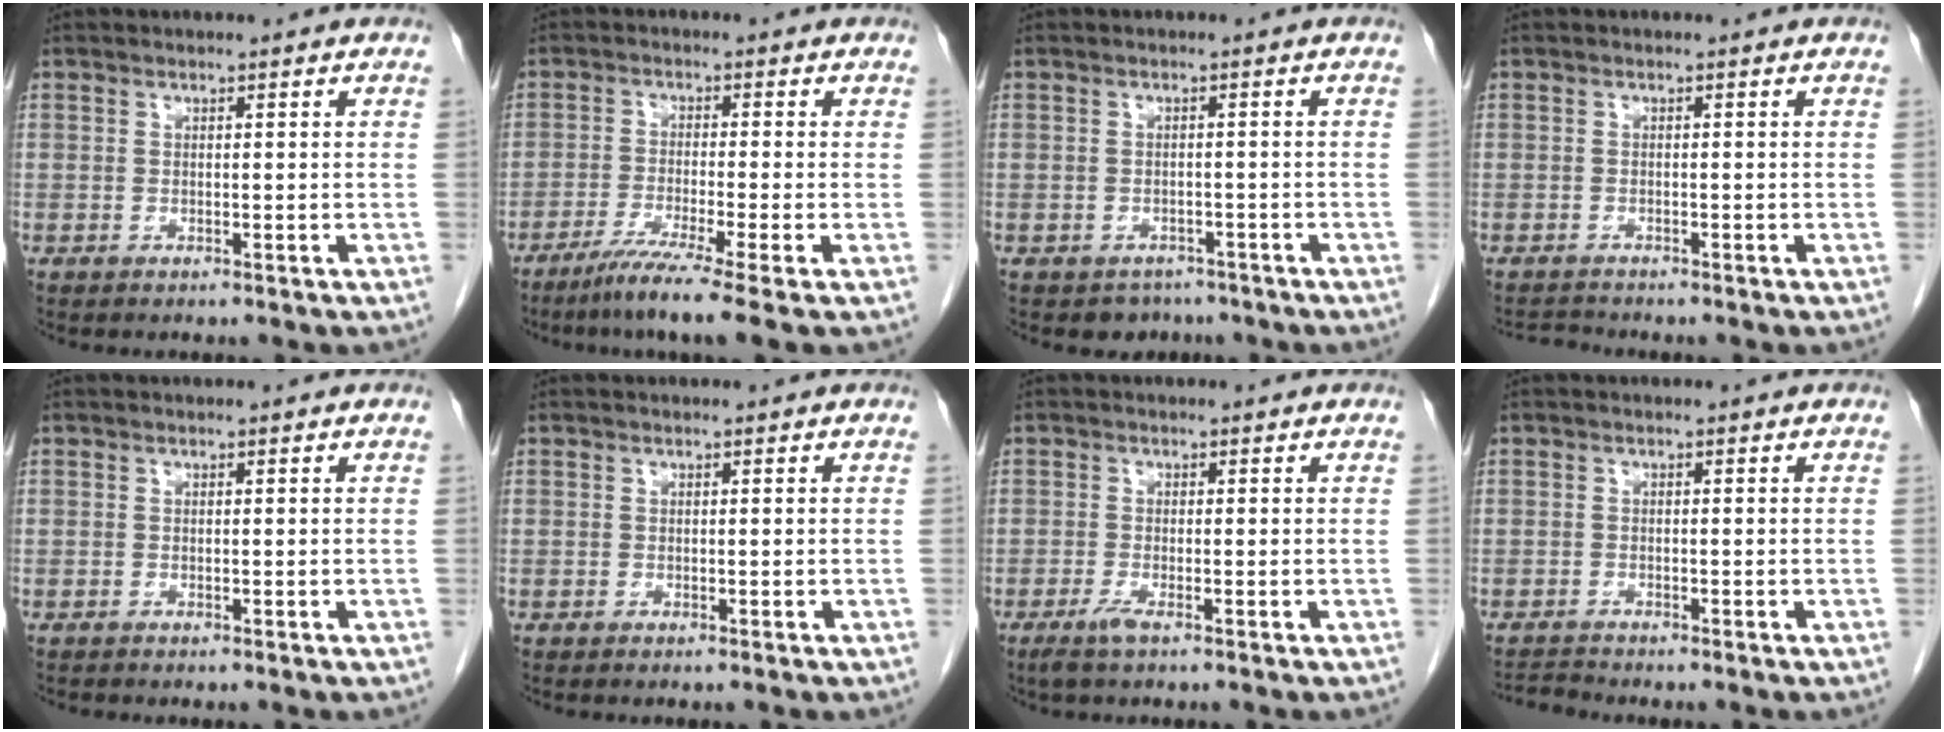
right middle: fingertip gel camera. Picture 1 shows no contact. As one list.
[{"total": 7.3, "force": [-5.0, -1.3, 5.2], "torque": [-0.088, -0.025, -0.088]}, {"total": 3.2, "force": [-2.4, 2.1, 0.0], "torque": [-0.001, 0.007, -0.031]}, {"total": 1.6, "force": [-1.5, -0.1, -0.2], "torque": [0.002, -0.011, -0.024]}, {"total": 0.0}, {"total": 0.0}, {"total": 1.9, "force": [-1.3, 0.0, 1.4], "torque": [-0.034, -0.005, -0.027]}, {"total": 1.7, "force": [-1.5, -0.6, -0.3], "torque": [0.002, -0.014, -0.028]}]